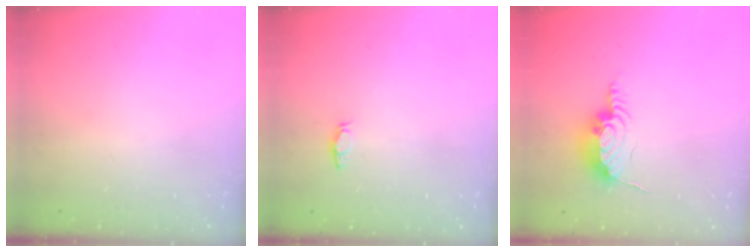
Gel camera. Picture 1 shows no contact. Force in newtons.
{"total": 3.8, "press": 3.5, "slide": 1.5}
{"total": 15.5, "press": 12.2, "slide": 9.5}